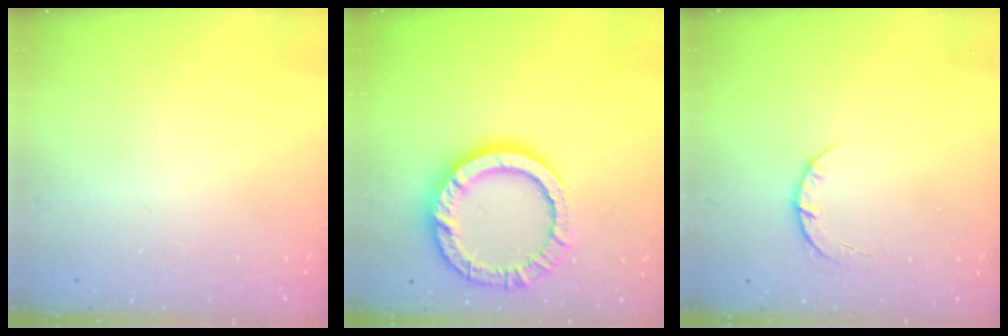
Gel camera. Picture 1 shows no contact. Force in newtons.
{"total": 14.5, "press": 14.5, "slide": 1.1}
{"total": 3.2, "press": 3.2, "slide": 0.5}